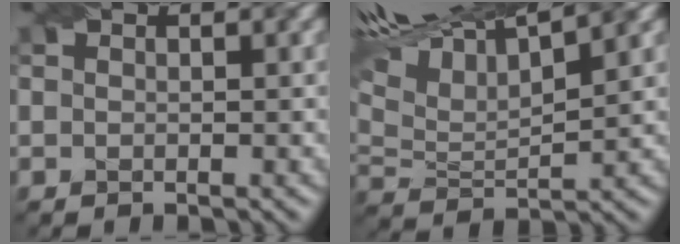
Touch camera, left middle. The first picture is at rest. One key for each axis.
{"total": 11.0, "fx": 7.8, "fy": 2.7, "fz": 7.2, "tx": -0.152, "ty": 0.039, "tz": 0.129}